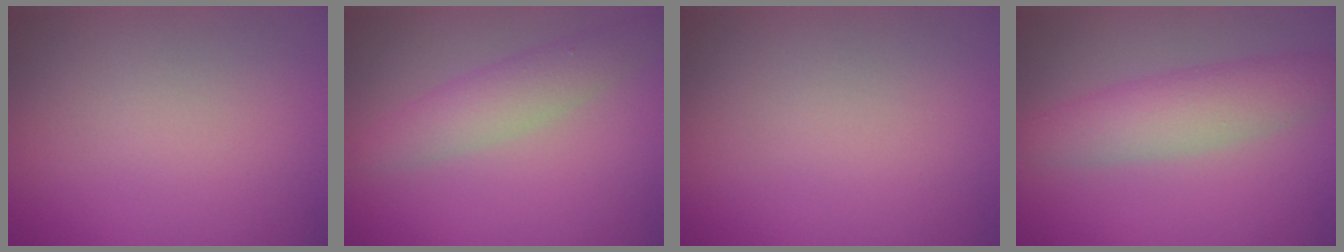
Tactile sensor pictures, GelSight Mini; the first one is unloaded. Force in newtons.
{"total": 3.2, "press": 3.2, "slide": 0.2}
{"total": 0.0}
{"total": 4.4, "press": 4.4, "slide": 0.1}